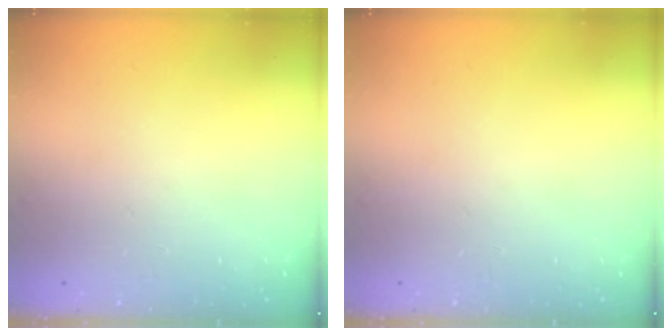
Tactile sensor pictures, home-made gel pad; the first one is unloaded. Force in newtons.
{"total": 0.0}